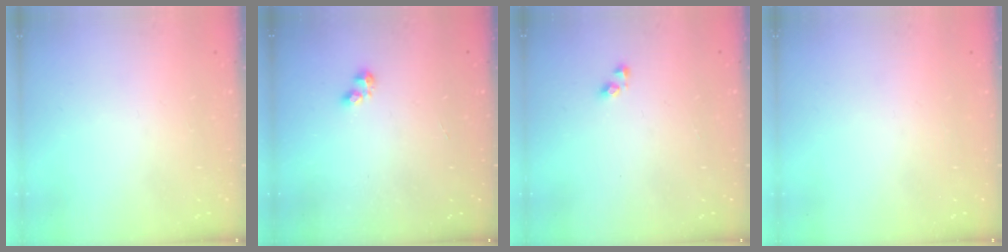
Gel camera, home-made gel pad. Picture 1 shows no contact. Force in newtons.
{"total": 3.4, "press": 3.3, "slide": 0.5}
{"total": 3.7, "press": 3.7, "slide": 0.5}
{"total": 0.0}